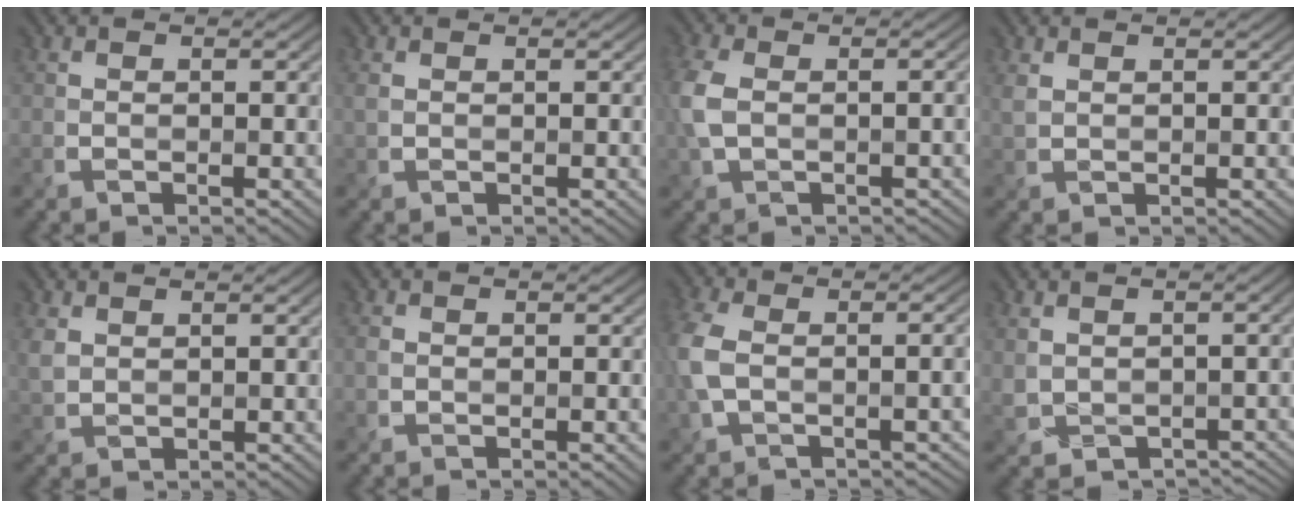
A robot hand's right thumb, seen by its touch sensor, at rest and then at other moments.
{"total": 0.8, "force": [0.4, 0.5, 0.4], "torque": [-0.015, 0.001, 0.008]}
{"total": 5.9, "force": [-0.5, 3.5, 4.7], "torque": [-0.111, 0.000, -0.013]}
{"total": 1.3, "force": [0.9, 0.7, 0.6], "torque": [-0.023, 0.002, 0.020]}
{"total": 2.1, "force": [1.2, 1.4, 0.9], "torque": [-0.029, 0.001, 0.027]}
{"total": 1.0, "force": [-0.3, 0.5, 0.8], "torque": [-0.016, -0.003, -0.008]}
{"total": 7.4, "force": [-1.0, 3.8, 6.2], "torque": [-0.145, -0.001, -0.025]}
{"total": 4.5, "force": [-0.7, 3.6, 2.7], "torque": [-0.052, -0.024, 0.000]}